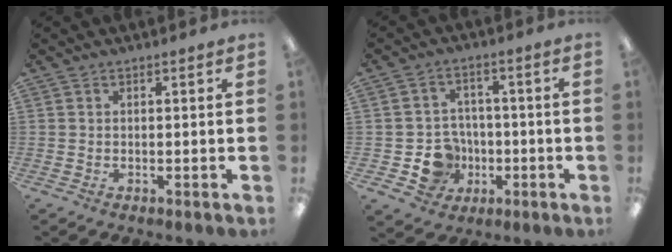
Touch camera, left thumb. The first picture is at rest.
{"total": 9.1, "force": [-2.7, 8.1, 3.2], "torque": [-0.078, 0.022, -0.041]}